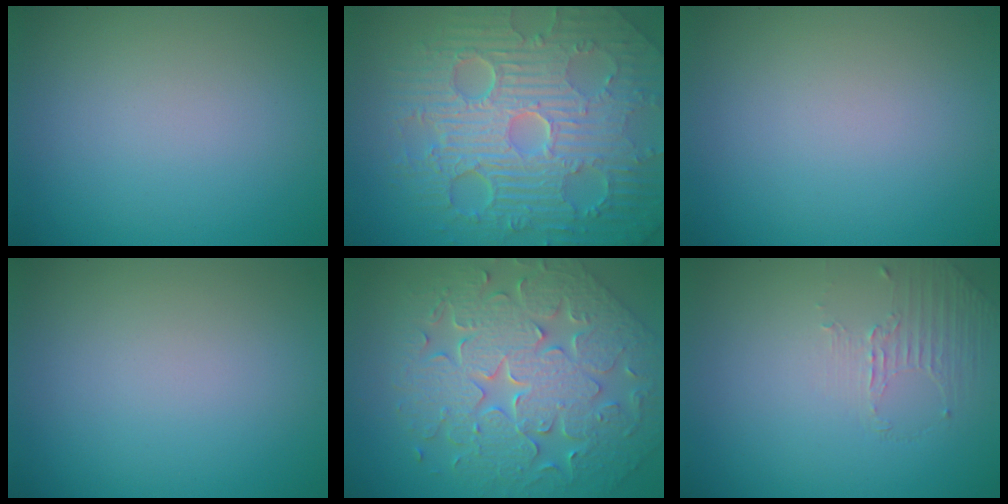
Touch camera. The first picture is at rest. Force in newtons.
{"total": 11.6, "press": 7.5, "slide": 8.9}
{"total": 0.0}
{"total": 0.0}
{"total": 7.8, "press": 6.7, "slide": 4.0}
{"total": 1.2, "press": 0.4, "slide": 1.1}